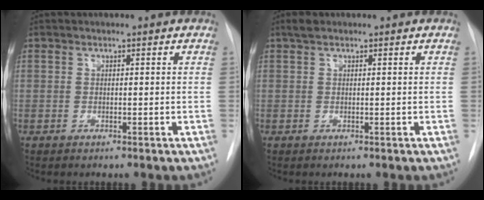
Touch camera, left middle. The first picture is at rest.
{"total": 1.2, "force": [0.9, 0.5, 0.6], "torque": [-0.012, 0.013, 0.016]}